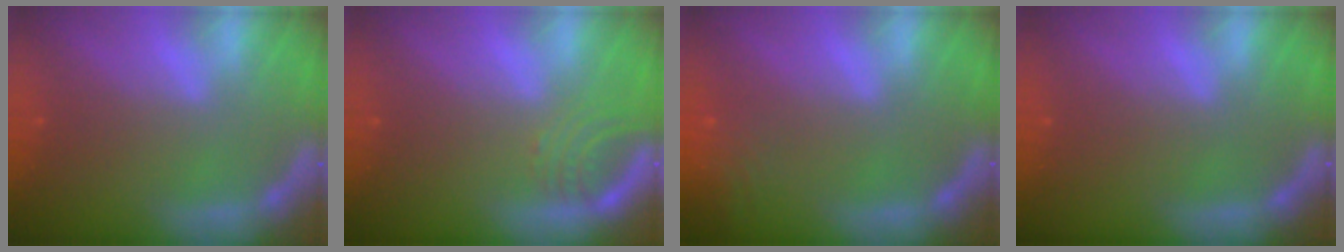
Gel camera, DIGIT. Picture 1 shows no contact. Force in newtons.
{"total": 3.0}
{"total": 5.1}
{"total": 0.0}